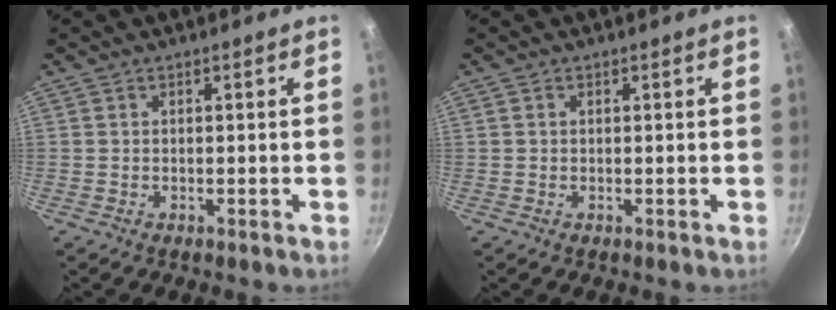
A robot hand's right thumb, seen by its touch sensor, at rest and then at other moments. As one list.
[{"total": 0.5, "force": [0.1, 0.4, 0.3], "torque": [-0.004, 0.003, 0.002]}]